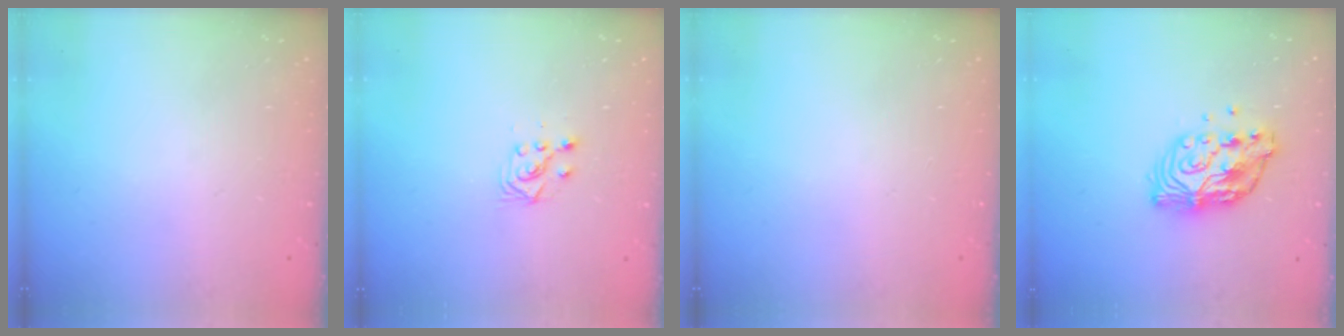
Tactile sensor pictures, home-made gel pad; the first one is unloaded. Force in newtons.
{"total": 5.7, "press": 5.6, "slide": 0.9}
{"total": 0.0}
{"total": 11.0, "press": 10.9, "slide": 0.9}